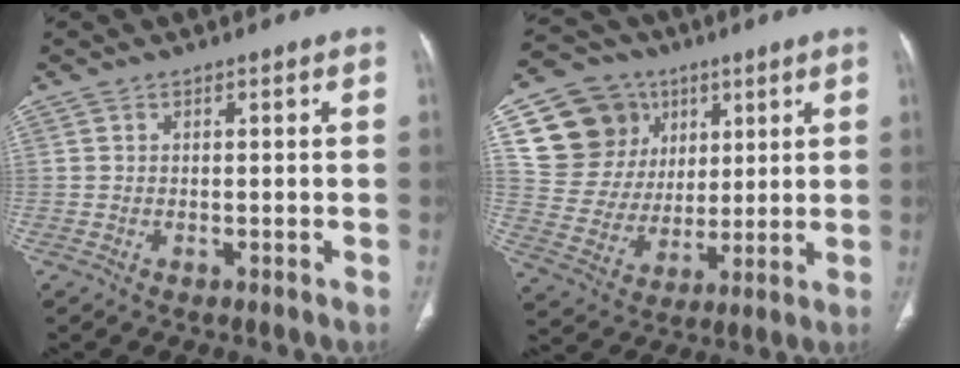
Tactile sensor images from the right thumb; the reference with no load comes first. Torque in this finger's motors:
{"motor_torque": [1.33, 1.41, 0.09, -0.34, -0.06]}